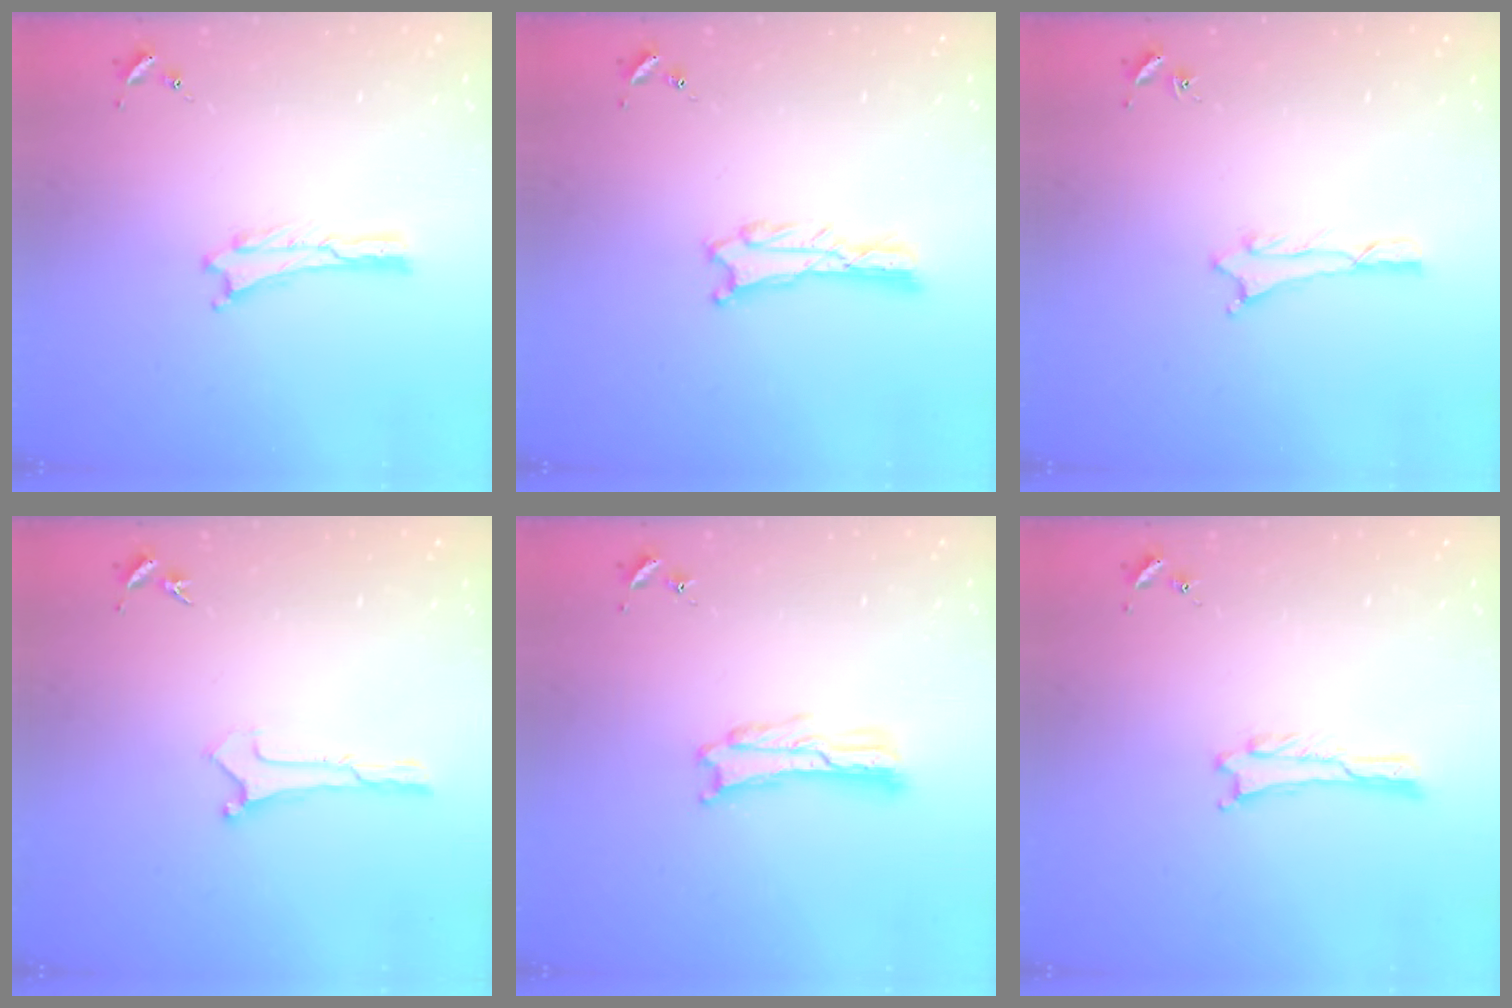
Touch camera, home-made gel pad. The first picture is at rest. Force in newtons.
{"total": 0.9, "press": 0.9, "slide": 0.1}
{"total": 0.9, "press": 0.8, "slide": 0.1}
{"total": 0.0}
{"total": 2.8, "press": 2.7, "slide": 0.4}
{"total": 0.6, "press": 0.6, "slide": 0.1}